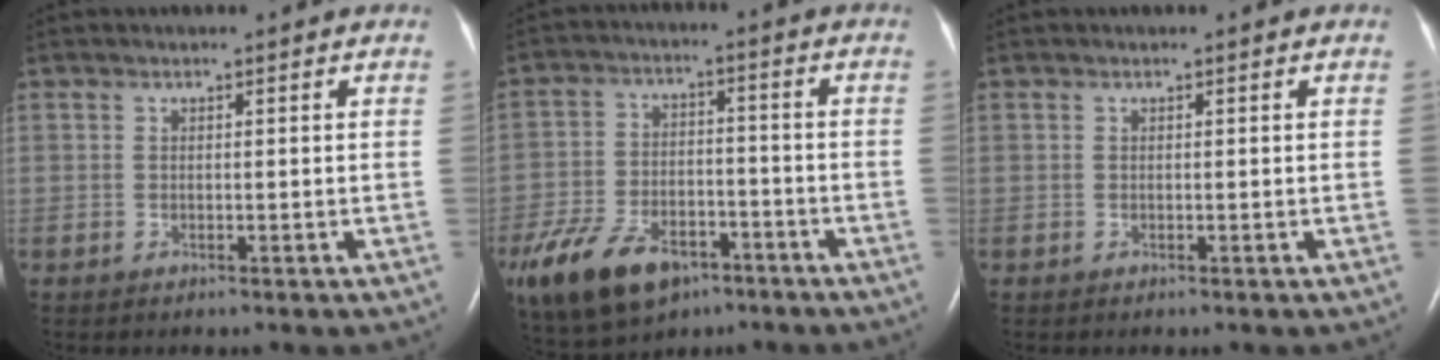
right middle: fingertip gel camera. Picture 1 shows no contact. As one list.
[{"total": 17.1, "force": [-10.2, 9.5, 9.9], "torque": [-0.236, -0.012, -0.173]}, {"total": 0.0}]